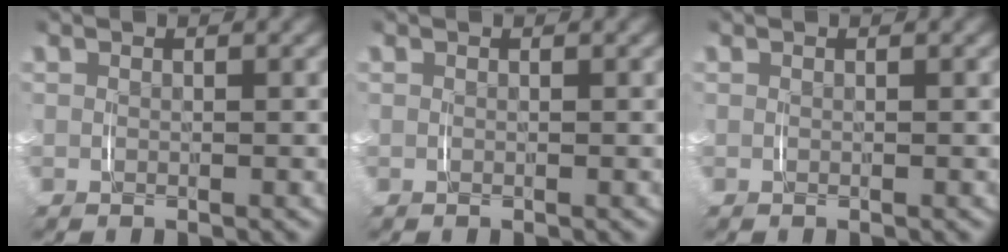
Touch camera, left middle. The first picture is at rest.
{"total": 0.0}
{"total": 0.0}